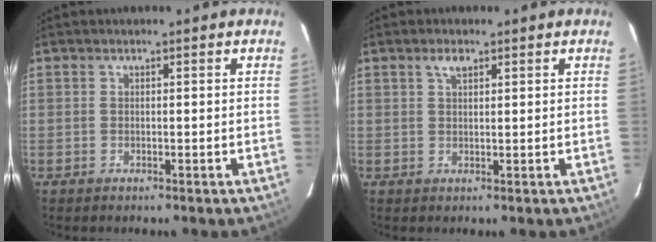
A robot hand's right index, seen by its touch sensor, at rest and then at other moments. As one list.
[{"total": 2.0, "force": [1.2, 0.9, 1.3], "torque": [-0.025, 0.006, 0.022]}]